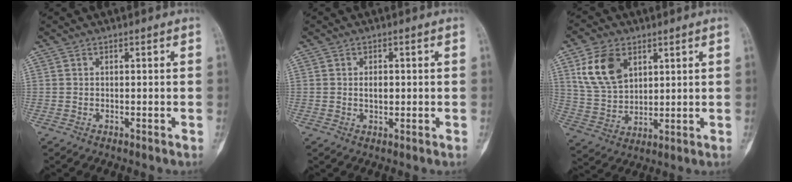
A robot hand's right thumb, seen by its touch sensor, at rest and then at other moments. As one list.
[{"total": 1.9, "force": [0.1, 1.2, 1.5], "torque": [-0.019, 0.000, 0.004]}, {"total": 11.3, "force": [5.0, 7.4, 7.0], "torque": [-0.116, -0.015, 0.106]}]